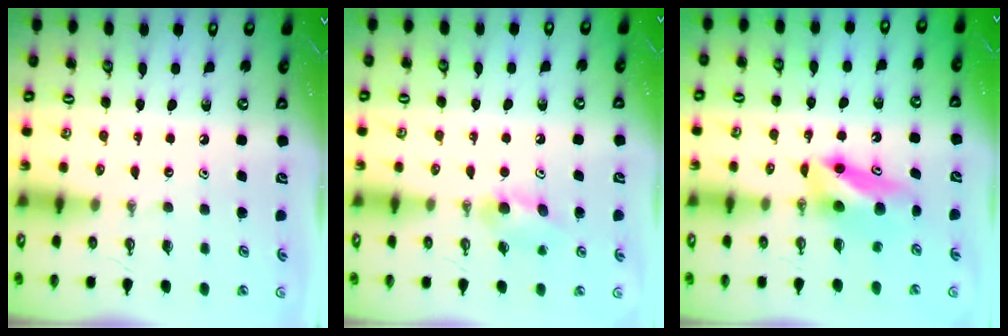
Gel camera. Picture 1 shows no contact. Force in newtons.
{"total": 9.8, "press": 6.2, "slide": 7.6}
{"total": 8.6, "press": 7.8, "slide": 3.6}